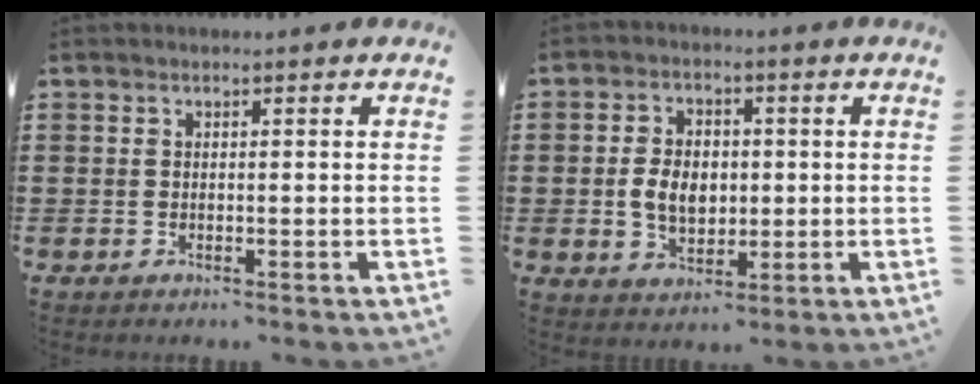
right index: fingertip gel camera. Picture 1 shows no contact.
{"total": 5.6, "force": [-0.2, 3.8, 4.1], "torque": [-0.081, 0.005, -0.009]}